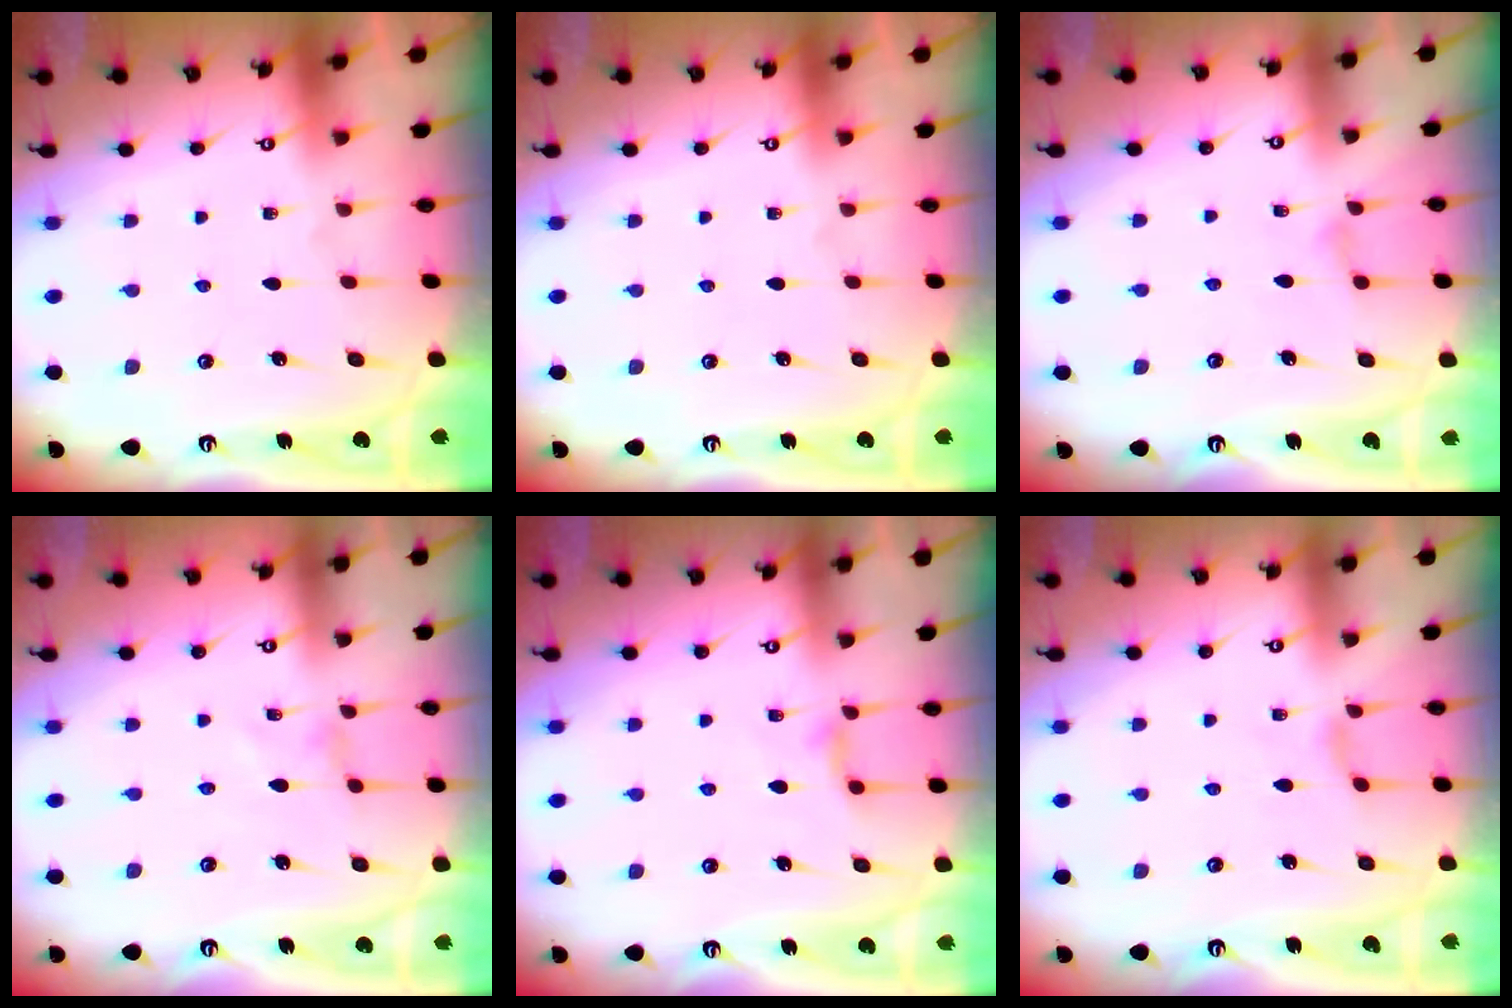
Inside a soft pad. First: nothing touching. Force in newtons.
{"total": 0.0}
{"total": 1.3, "press": 1.3, "slide": 0.3}
{"total": 0.0}
{"total": 4.9, "press": 4.9, "slide": 0.7}
{"total": 2.2, "press": 2.2, "slide": 0.5}